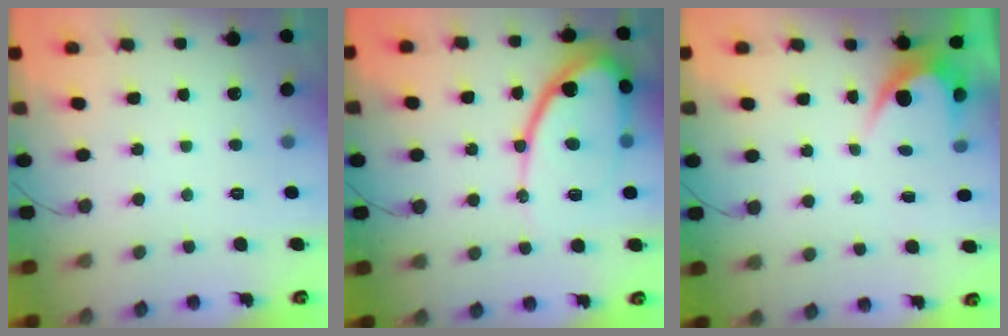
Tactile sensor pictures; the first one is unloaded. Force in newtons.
{"total": 14.0, "press": 13.9, "slide": 1.2}
{"total": 3.8, "press": 3.8, "slide": 0.2}